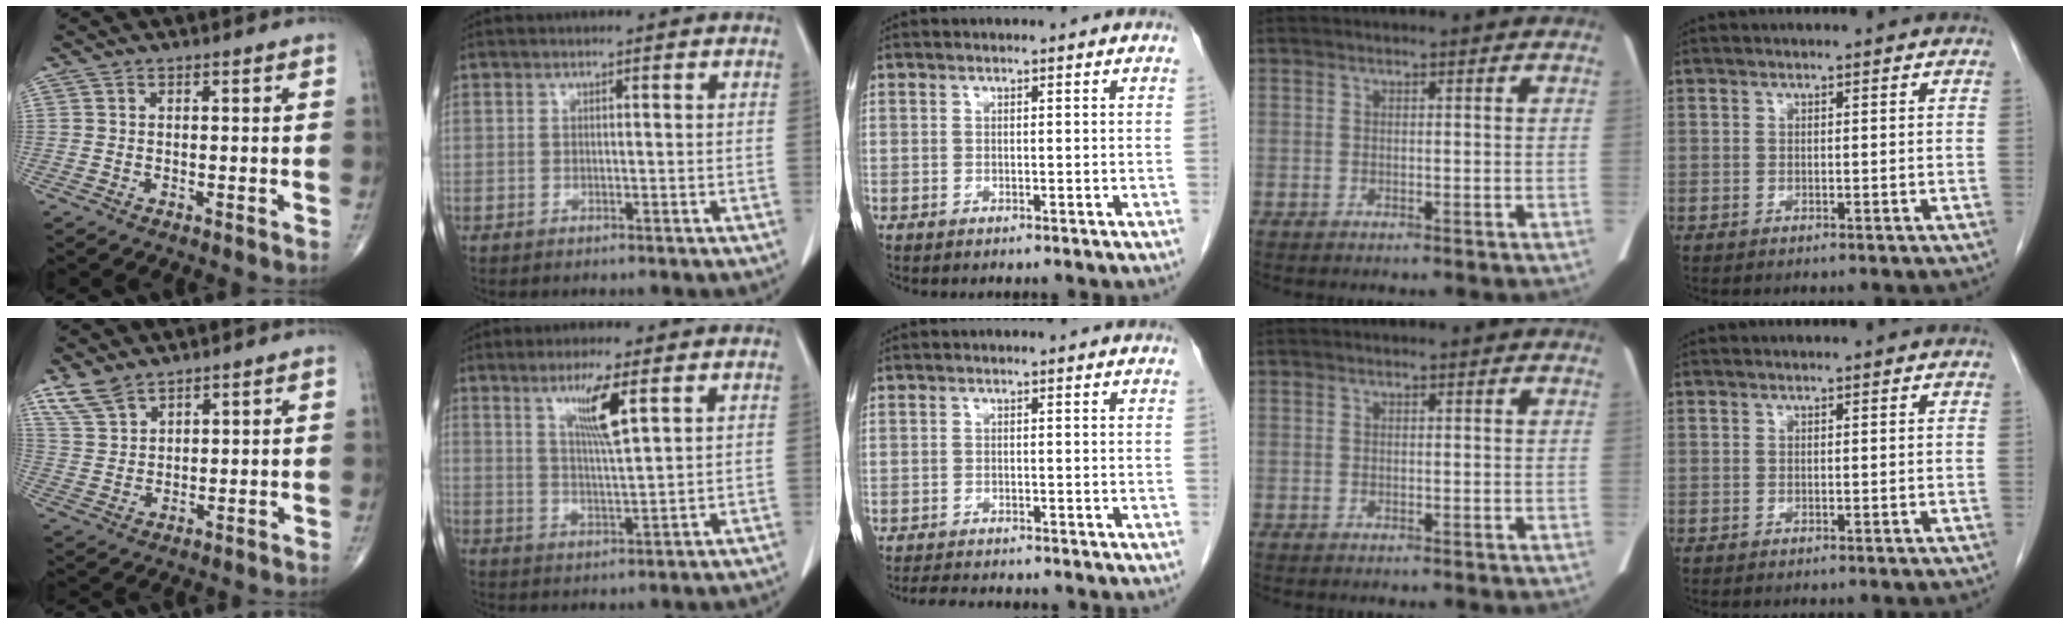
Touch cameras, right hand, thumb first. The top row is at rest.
{"thumb": {"total": 5.9, "force": [4.6, 2.6, 2.6], "torque": [-0.050, -0.013, 0.101]}, "index": {"total": 6.6, "force": [3.1, 0.0, 5.9], "torque": [-0.107, -0.008, 0.059]}, "middle": {"total": 5.0, "force": [-4.6, 0.7, 1.7], "torque": [-0.028, -0.013, -0.070]}}